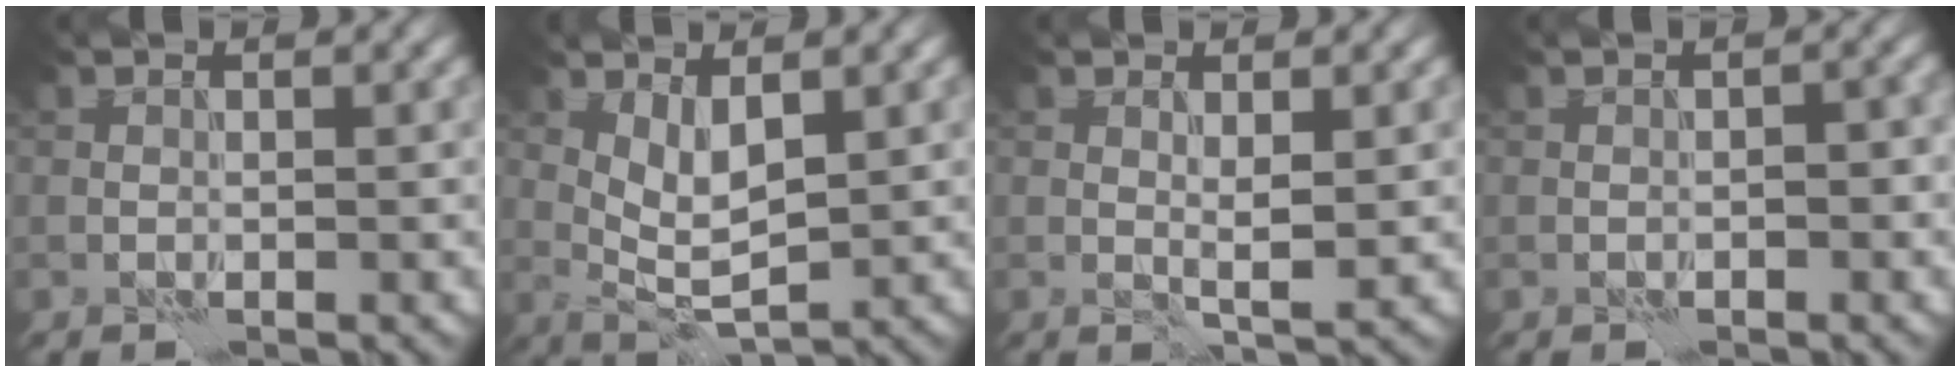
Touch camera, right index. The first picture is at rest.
{"total": 3.4, "force": [0.8, 1.1, 3.1], "torque": [-0.062, -0.007, 0.018]}
{"total": 1.6, "force": [0.3, 0.0, 1.6], "torque": [-0.028, -0.003, 0.005]}
{"total": 1.7, "force": [-0.4, 0.9, 1.3], "torque": [-0.013, 0.002, -0.006]}